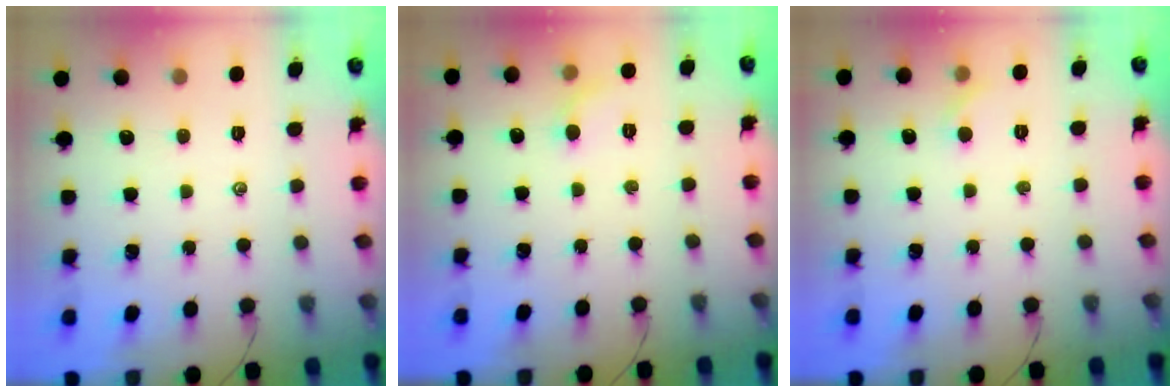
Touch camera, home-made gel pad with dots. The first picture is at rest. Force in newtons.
{"total": 5.0, "press": 4.8, "slide": 1.6}
{"total": 3.9, "press": 3.6, "slide": 1.5}